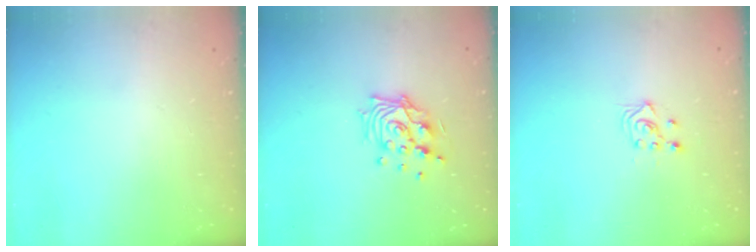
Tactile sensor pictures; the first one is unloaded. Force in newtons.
{"total": 12.6, "press": 12.5, "slide": 1.7}
{"total": 3.4, "press": 3.3, "slide": 0.9}